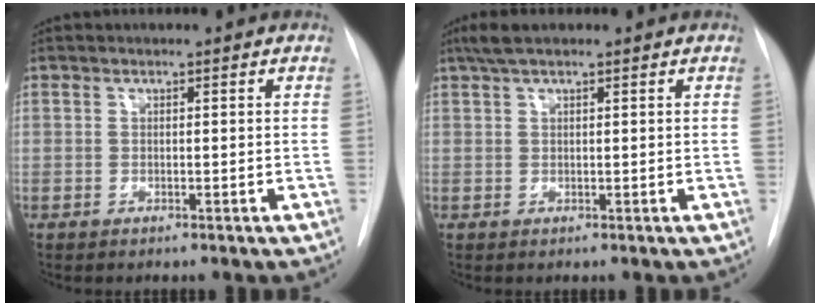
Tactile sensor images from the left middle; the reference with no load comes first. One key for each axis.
{"total": 3.3, "fx": 2.4, "fy": 0.6, "fz": 2.2, "tx": -0.049, "ty": 0.017, "tz": 0.045}